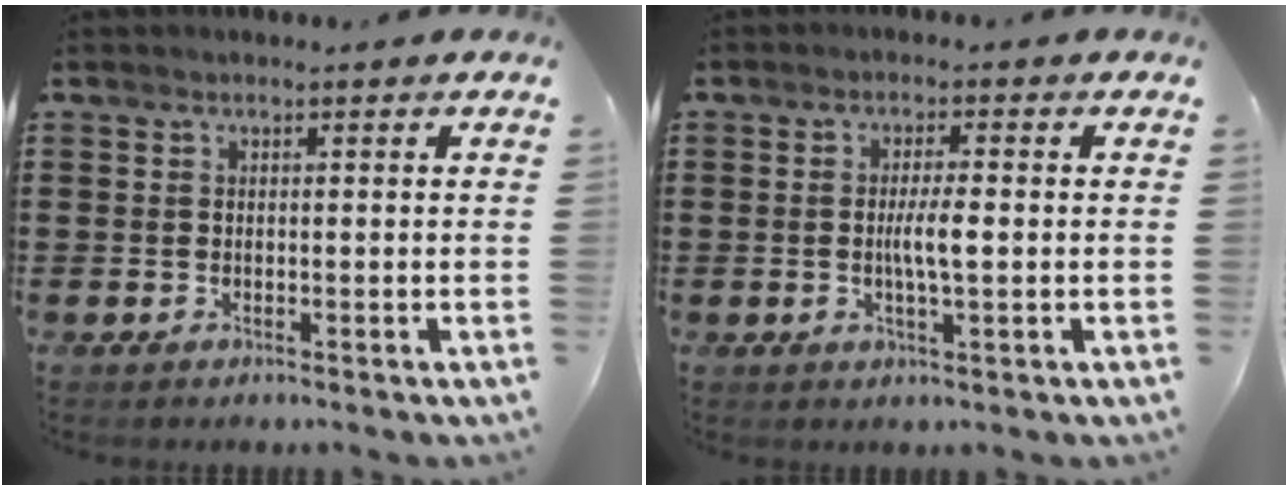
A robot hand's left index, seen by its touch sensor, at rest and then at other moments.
{"total": 3.9, "force": [-0.2, 0.6, 3.8], "torque": [-0.076, -0.003, -0.007]}